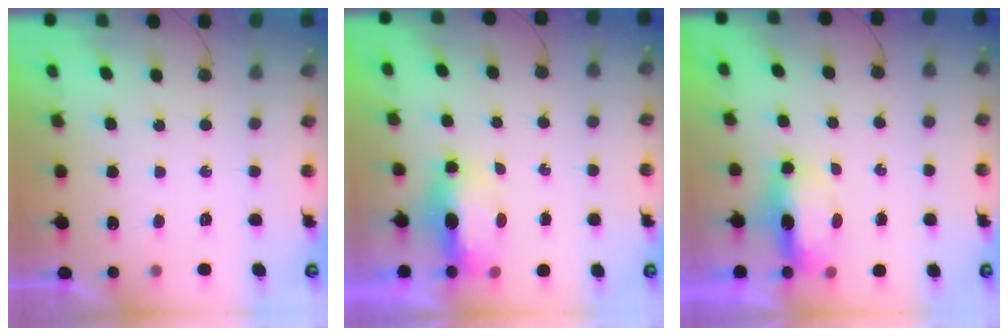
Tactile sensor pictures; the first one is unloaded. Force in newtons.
{"total": 15.0, "press": 9.1, "slide": 11.9}
{"total": 9.3, "press": 6.8, "slide": 6.3}